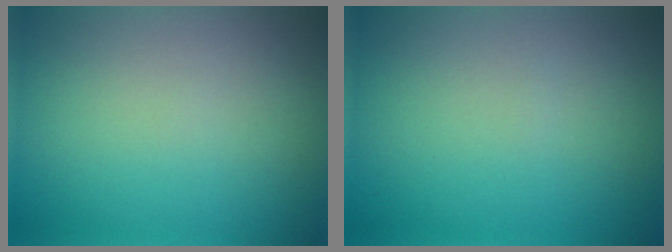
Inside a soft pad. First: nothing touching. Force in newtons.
{"total": 0.0}